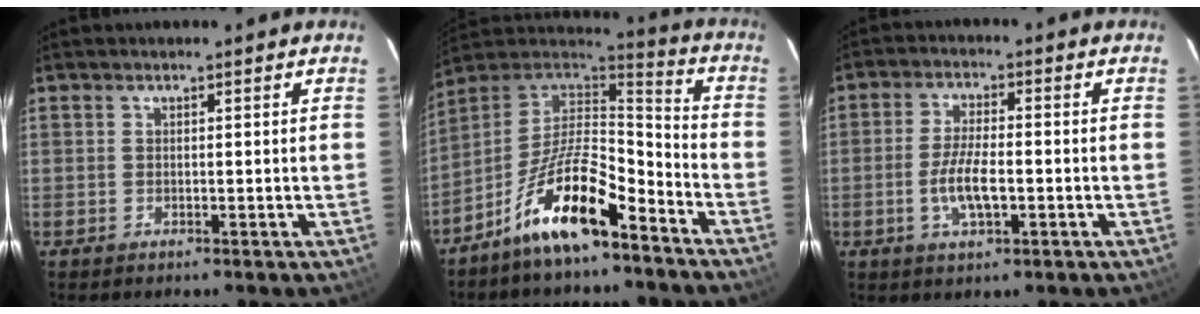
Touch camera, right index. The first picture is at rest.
{"total": 15.2, "force": [-9.0, 4.8, 11.2], "torque": [-0.216, 0.012, -0.167]}
{"total": 6.7, "force": [-1.9, 2.2, 6.1], "torque": [-0.124, -0.003, -0.035]}